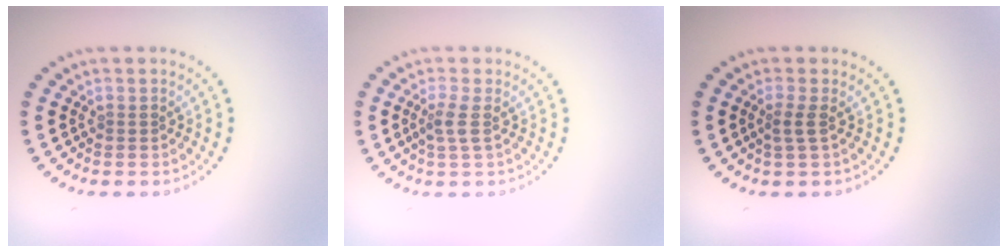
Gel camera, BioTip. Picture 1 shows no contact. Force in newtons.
{"total": 1.7, "press": 1.3, "slide": 1.1}
{"total": 1.4, "press": 1.0, "slide": 1.0}